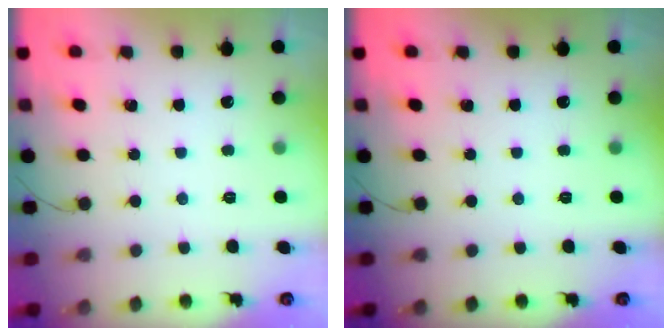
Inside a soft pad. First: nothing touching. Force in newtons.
{"total": 0.0}